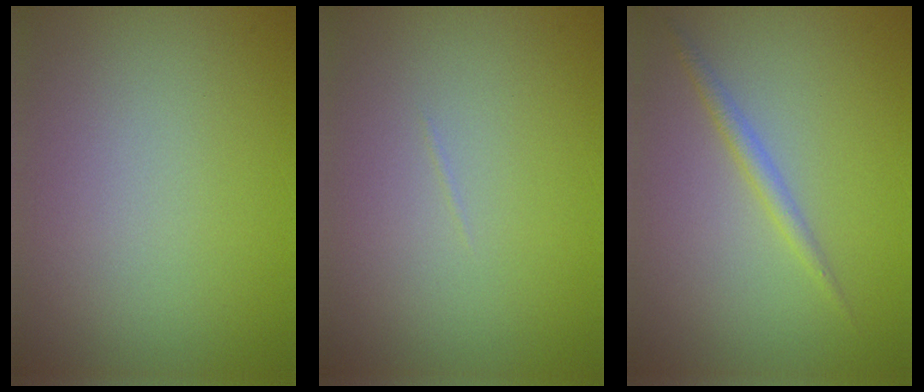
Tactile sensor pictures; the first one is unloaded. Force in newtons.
{"total": 0.0}
{"total": 1.4, "press": 1.4, "slide": 0.1}